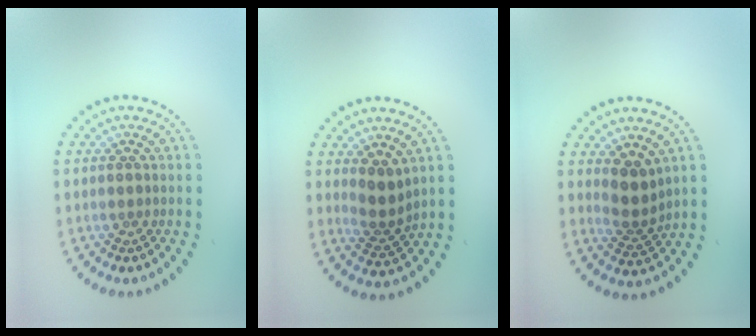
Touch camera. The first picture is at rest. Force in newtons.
{"total": 2.4, "press": 1.9, "slide": 1.5}
{"total": 2.7, "press": 2.2, "slide": 1.6}